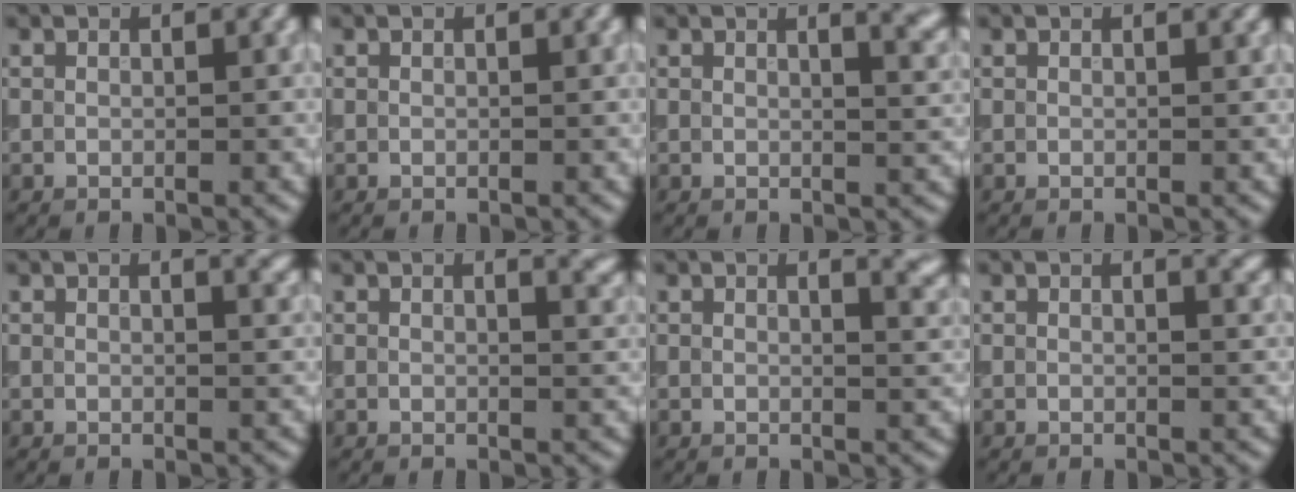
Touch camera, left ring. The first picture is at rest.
{"total": 0.0}
{"total": 4.6, "force": [2.4, 2.0, 3.4], "torque": [-0.010, 0.020, 0.014]}
{"total": 0.8, "force": [0.5, 0.3, 0.5], "torque": [-0.001, 0.003, 0.006]}
{"total": 2.6, "force": [1.8, 1.1, 1.5], "torque": [0.003, 0.005, 0.012]}
{"total": 2.8, "force": [1.8, 1.2, 1.8], "torque": [0.002, 0.005, 0.015]}
{"total": 3.8, "force": [2.2, 1.6, 2.6], "torque": [-0.002, 0.010, 0.017]}
{"total": 2.3, "force": [1.6, 0.9, 1.3], "torque": [0.002, 0.003, 0.012]}